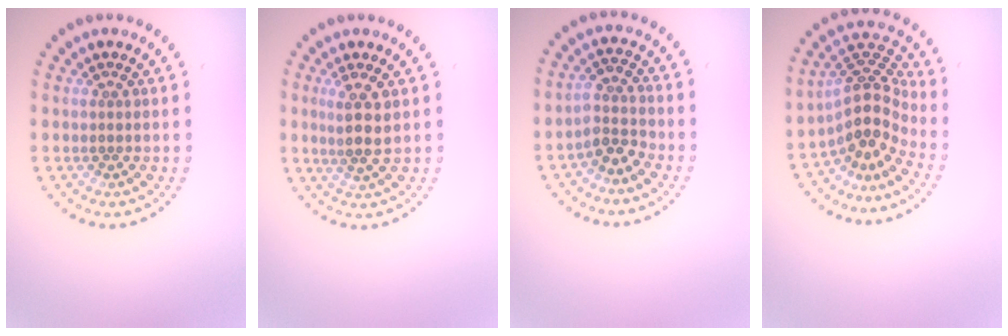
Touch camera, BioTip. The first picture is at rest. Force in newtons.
{"total": 2.7, "press": 2.4, "slide": 1.2}
{"total": 2.5, "press": 1.9, "slide": 1.6}
{"total": 4.5, "press": 3.1, "slide": 3.2}